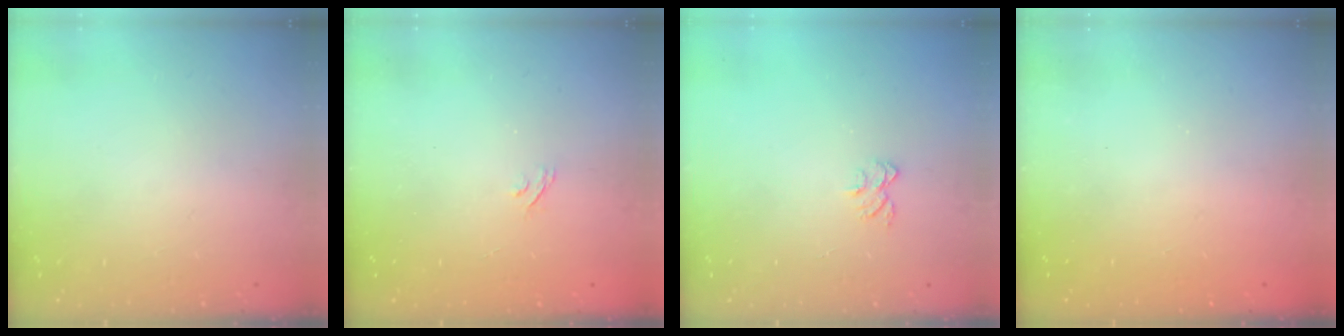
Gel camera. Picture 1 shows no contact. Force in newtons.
{"total": 2.2, "press": 1.9, "slide": 1.1}
{"total": 5.4, "press": 5.4, "slide": 0.5}
{"total": 2.6, "press": 2.4, "slide": 0.8}